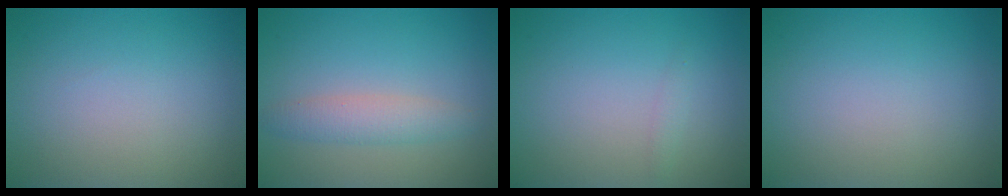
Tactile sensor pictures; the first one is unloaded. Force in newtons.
{"total": 2.4, "press": 2.4, "slide": 0.1}
{"total": 0.6, "press": 0.6, "slide": 0.0}
{"total": 0.0}